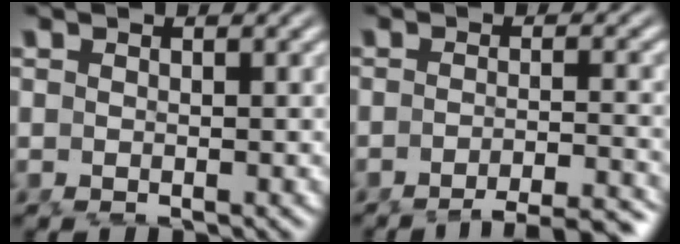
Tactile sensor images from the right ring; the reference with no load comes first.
{"total": 8.7, "force": [-7.9, 1.6, 3.2], "torque": [-0.024, -0.016, -0.117]}